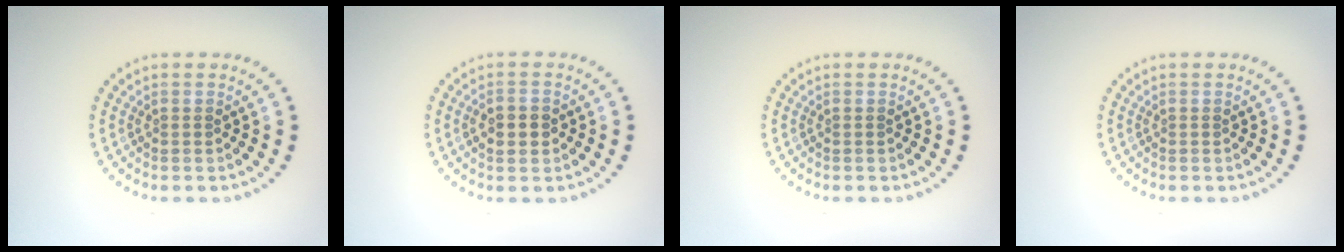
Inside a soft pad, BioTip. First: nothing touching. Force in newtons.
{"total": 2.7, "press": 2.7, "slide": 0.2}
{"total": 0.0}
{"total": 0.0}